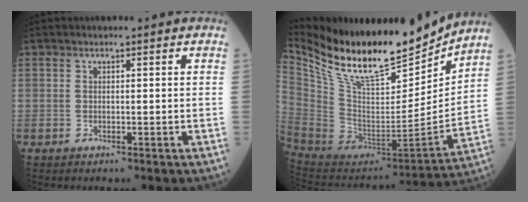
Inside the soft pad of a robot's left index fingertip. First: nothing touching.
{"total": 23.7, "force": [20.2, 5.2, 11.2], "torque": [-0.211, -0.025, 0.348]}